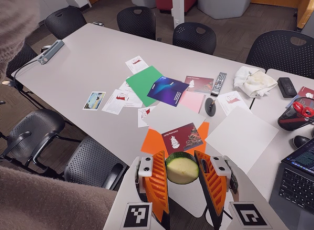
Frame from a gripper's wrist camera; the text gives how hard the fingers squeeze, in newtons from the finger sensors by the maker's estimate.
{"total": 8.5, "left": 8.4, "right": 8.6}